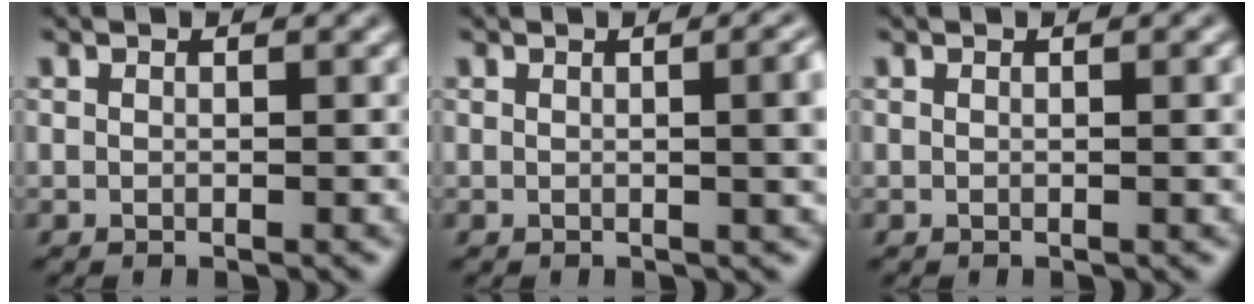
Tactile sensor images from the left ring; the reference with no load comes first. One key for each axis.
{"total": 4.0, "fx": 0.3, "fy": 1.5, "fz": 3.7, "tx": -0.029, "ty": 0.009, "tz": 0.003}
{"total": 0.7, "fx": 0.1, "fy": 0.1, "fz": 0.6, "tx": -0.007, "ty": 0.001, "tz": 0.001}